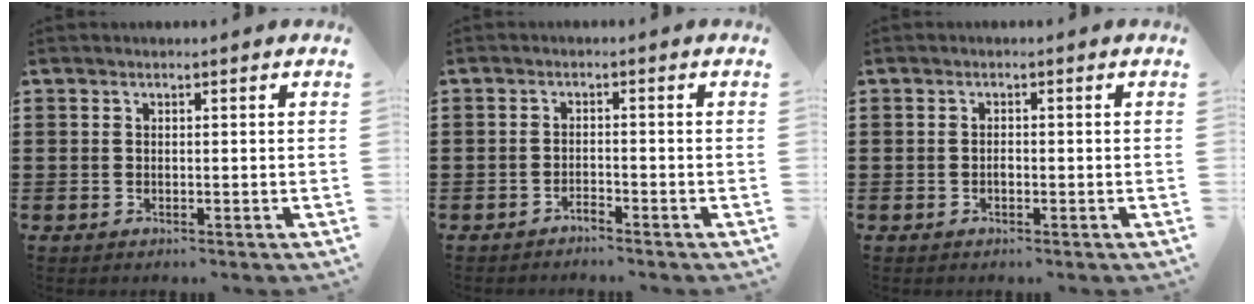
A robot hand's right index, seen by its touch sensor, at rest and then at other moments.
{"total": 1.5, "force": [-1.5, 0.0, 0.1], "torque": [-0.005, 0.004, -0.031]}
{"total": 0.9, "force": [-0.3, 0.3, 0.8], "torque": [-0.019, -0.007, -0.004]}